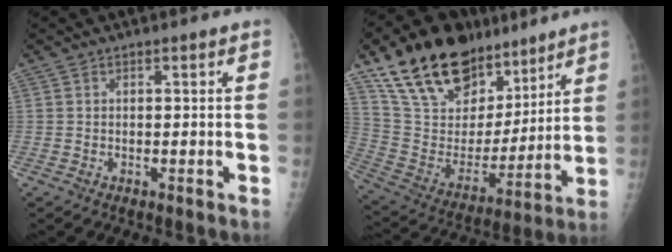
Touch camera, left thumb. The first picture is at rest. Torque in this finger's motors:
{"motor_torque": [1.27, 1.13, 1.37, -1.40, 0.15]}